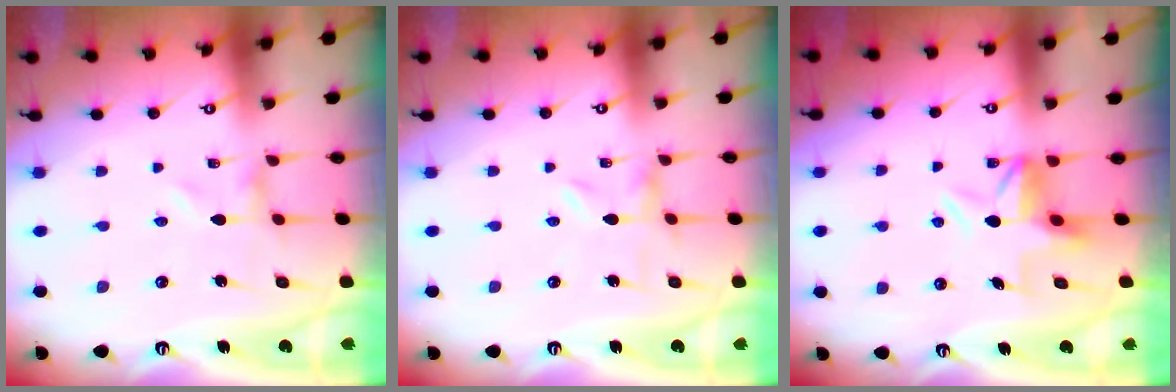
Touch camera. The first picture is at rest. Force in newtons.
{"total": 0.0}
{"total": 6.3, "press": 6.3, "slide": 0.3}